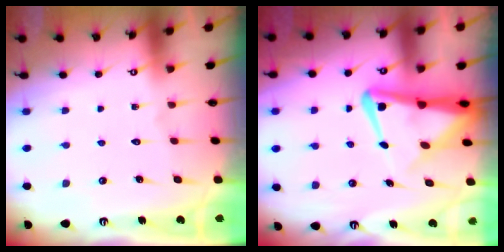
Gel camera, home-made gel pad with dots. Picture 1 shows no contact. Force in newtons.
{"total": 9.6, "press": 9.6, "slide": 0.9}